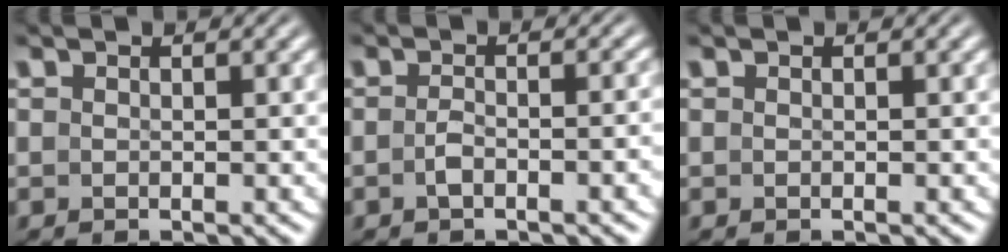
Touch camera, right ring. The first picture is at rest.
{"total": 1.8, "force": [-1.4, -0.2, 1.1], "torque": [-0.022, -0.004, -0.020]}
{"total": 0.0}